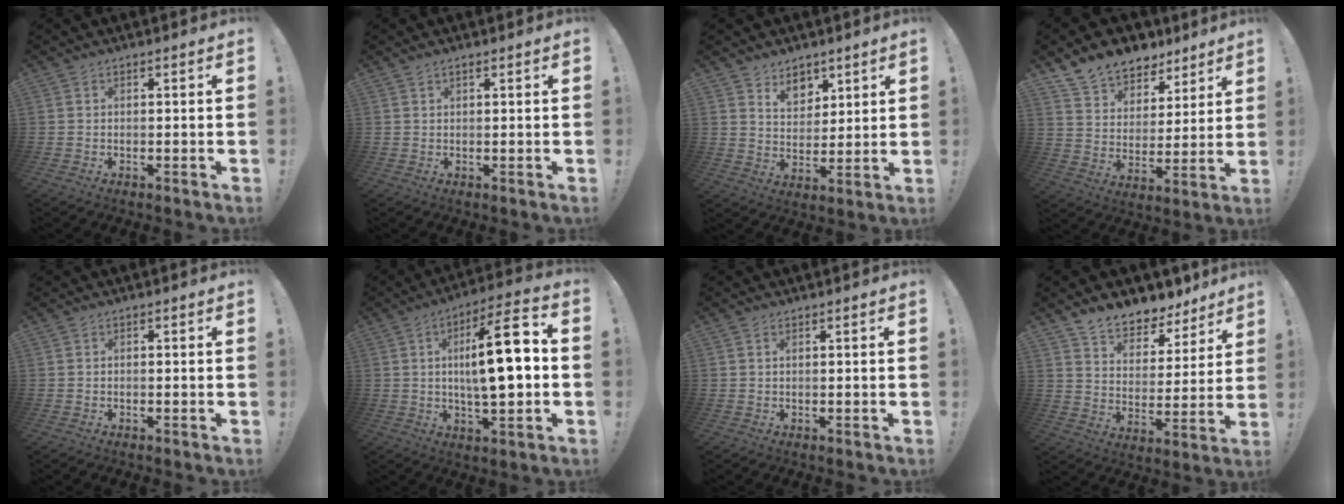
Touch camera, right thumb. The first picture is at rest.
{"total": 1.0, "force": [0.8, 0.3, 0.5], "torque": [-0.008, -0.001, 0.014]}
{"total": 8.4, "force": [5.8, 5.8, 1.6], "torque": [-0.017, -0.044, 0.112]}
{"total": 11.4, "force": [9.2, 6.4, 2.1], "torque": [-0.047, -0.071, 0.176]}
{"total": 0.7, "force": [-0.6, 0.2, 0.2], "torque": [-0.005, 0.001, -0.011]}
{"total": 17.0, "force": [1.0, 4.8, 16.3], "torque": [-0.249, -0.003, 0.005]}
{"total": 0.5, "force": [0.3, 0.3, 0.4], "torque": [-0.009, 0.001, 0.005]}
{"total": 9.3, "force": [8.4, 3.7, 1.6], "torque": [-0.032, -0.079, 0.155]}